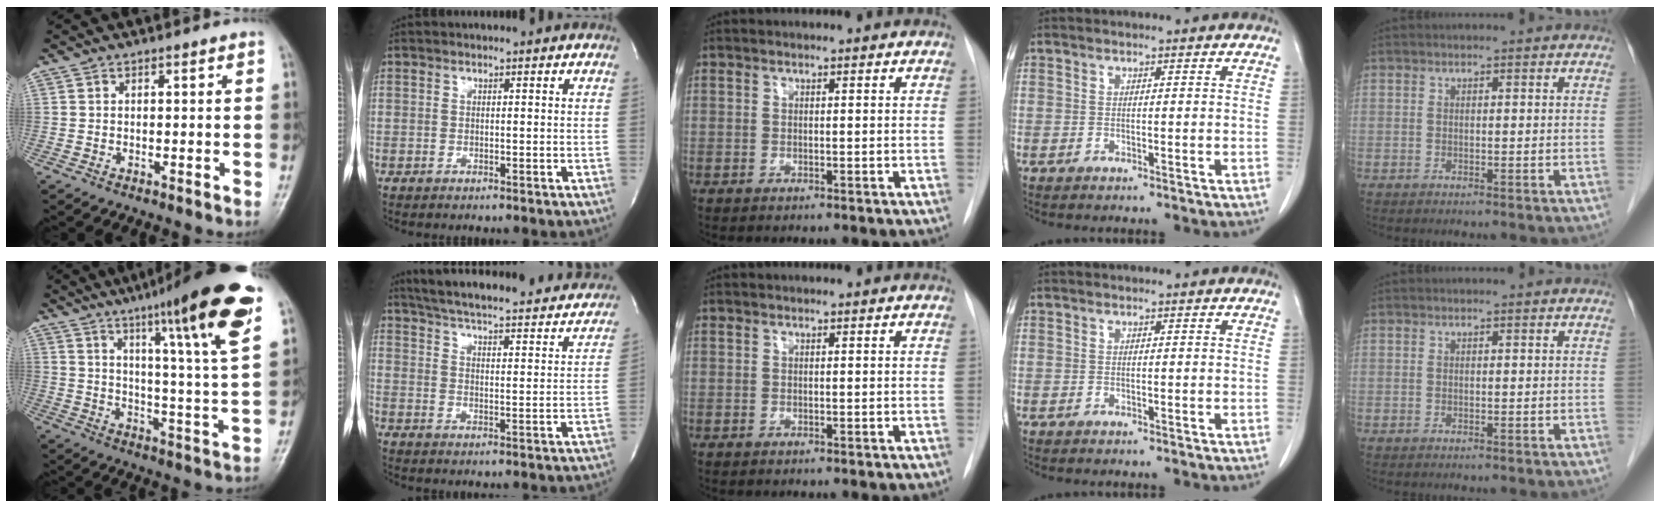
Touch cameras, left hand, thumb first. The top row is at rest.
{"thumb": {"total": 20.6, "force": [12.2, 1.1, 16.6], "torque": [-0.222, -0.051, 0.172]}, "index": {"total": 29.3, "force": [26.8, 4.6, 11.1], "torque": [-0.186, -0.038, 0.337]}}